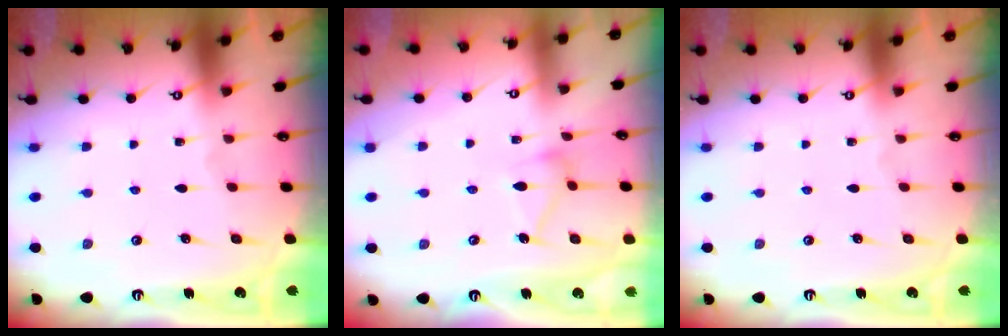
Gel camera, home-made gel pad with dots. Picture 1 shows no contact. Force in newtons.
{"total": 10.4, "press": 10.4, "slide": 0.4}
{"total": 0.0}